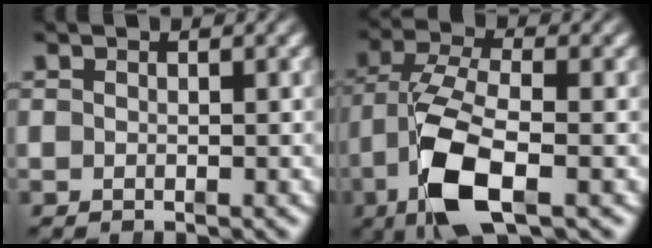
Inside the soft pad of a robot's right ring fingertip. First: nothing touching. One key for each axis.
{"total": 7.9, "fx": -1.7, "fy": 3.5, "fz": 6.8, "tx": -0.151, "ty": -0.030, "tz": -0.014}